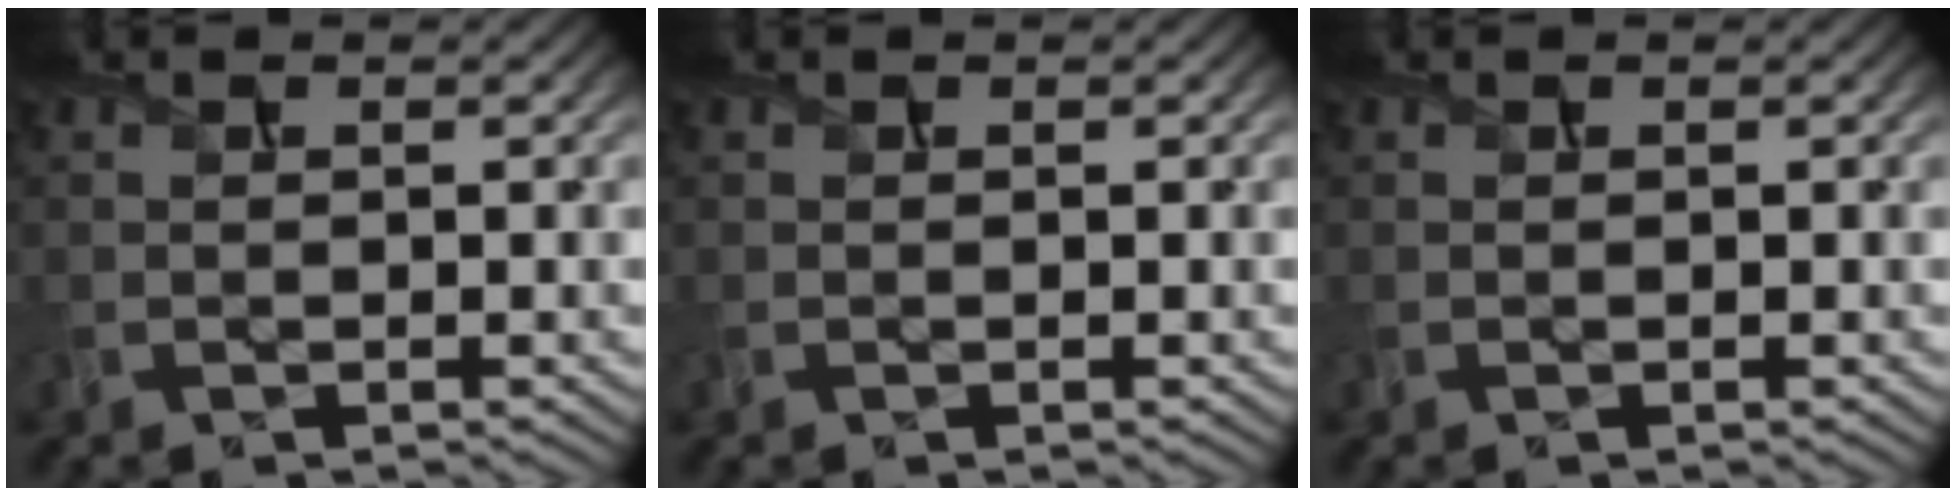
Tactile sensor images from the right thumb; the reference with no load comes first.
{"total": 0.0}
{"total": 0.0}